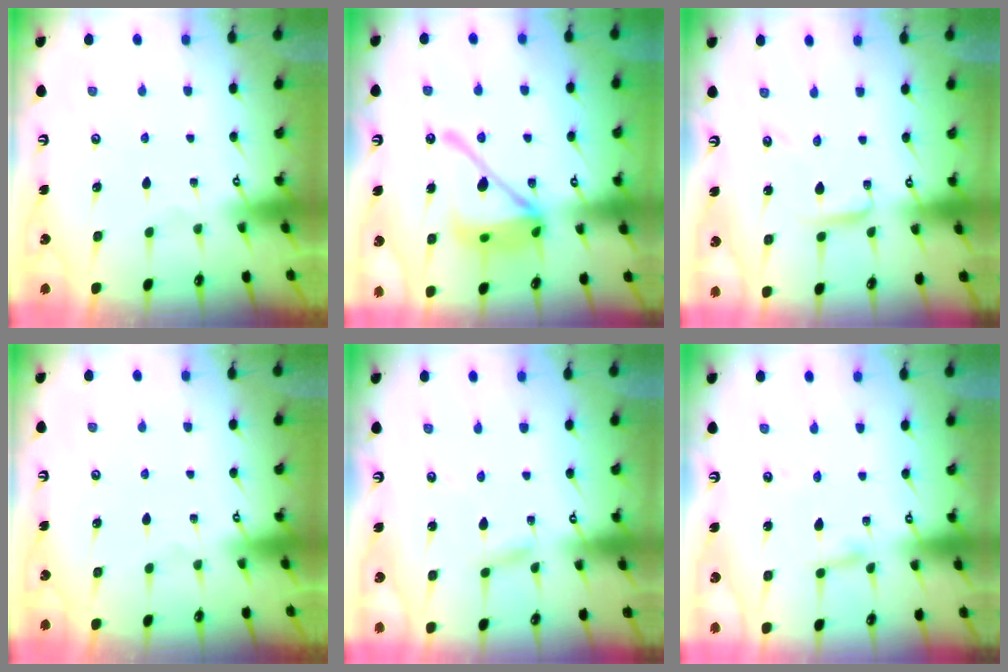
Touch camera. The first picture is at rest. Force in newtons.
{"total": 16.4, "press": 16.3, "slide": 2.2}
{"total": 2.9, "press": 2.9, "slide": 0.2}
{"total": 0.0}
{"total": 2.0, "press": 2.0, "slide": 0.2}
{"total": 2.4, "press": 2.4, "slide": 0.1}